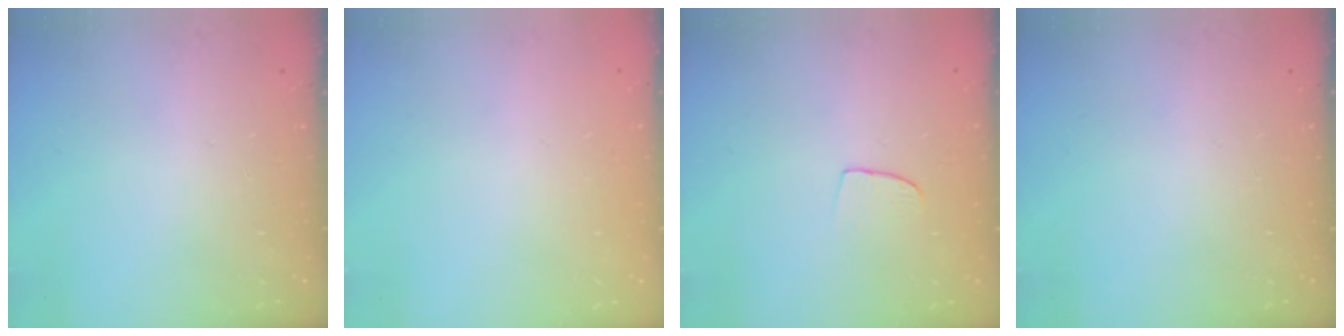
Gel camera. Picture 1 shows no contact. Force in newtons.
{"total": 0.0}
{"total": 5.9, "press": 5.9, "slide": 0.4}
{"total": 0.0}